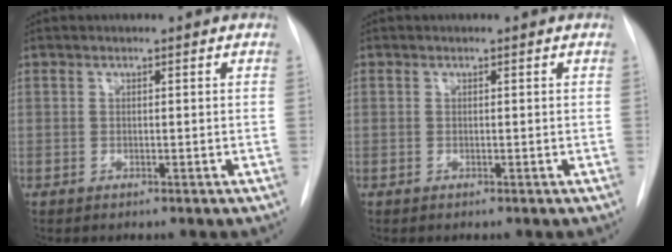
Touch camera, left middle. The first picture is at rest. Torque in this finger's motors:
{"motor_torque": [0.31, -0.27, 0.21, 0.05]}